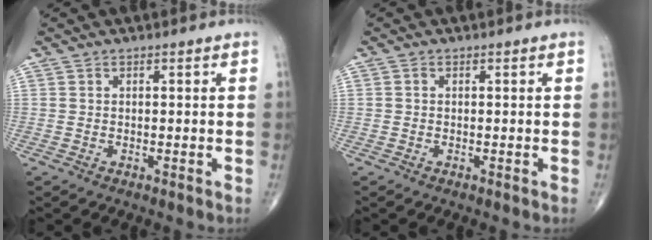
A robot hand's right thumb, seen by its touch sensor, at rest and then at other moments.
{"total": 0.0}